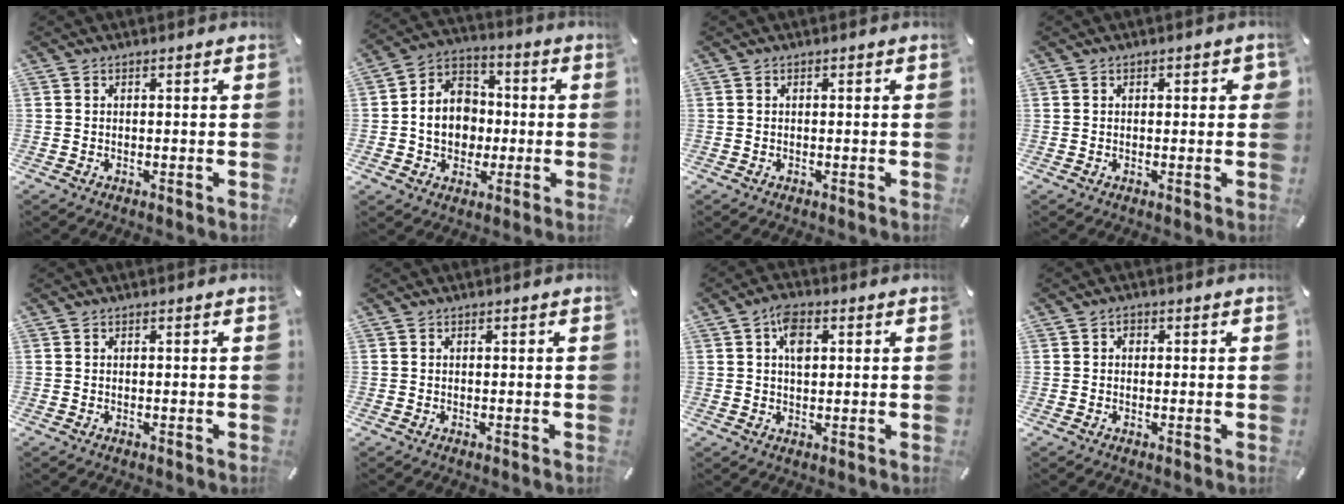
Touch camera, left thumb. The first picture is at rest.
{"total": 10.6, "force": [-1.2, 9.3, 5.0], "torque": [-0.115, 0.011, -0.024]}
{"total": 0.0}
{"total": 1.3, "force": [0.2, 0.9, 0.9], "torque": [-0.002, 0.001, -0.001]}
{"total": 0.0}
{"total": 0.0}
{"total": 5.5, "force": [1.5, 3.4, 4.1], "torque": [-0.062, -0.001, 0.022]}
{"total": 1.1, "force": [0.1, 1.0, 0.5], "torque": [-0.010, 0.007, 0.000]}